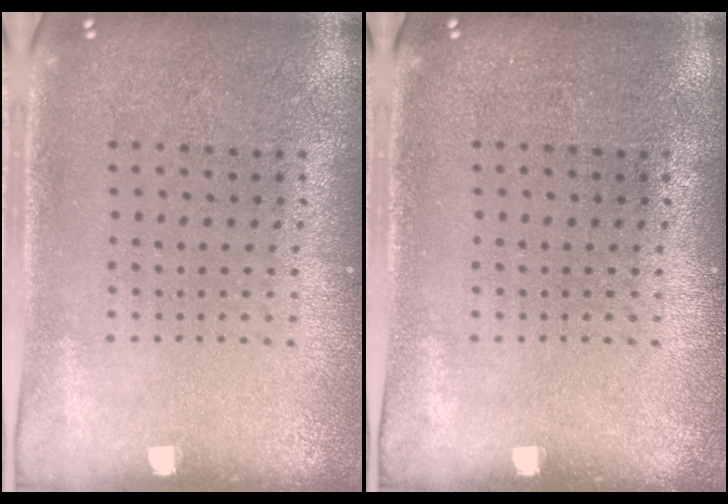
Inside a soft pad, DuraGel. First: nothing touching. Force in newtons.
{"total": 0.0}